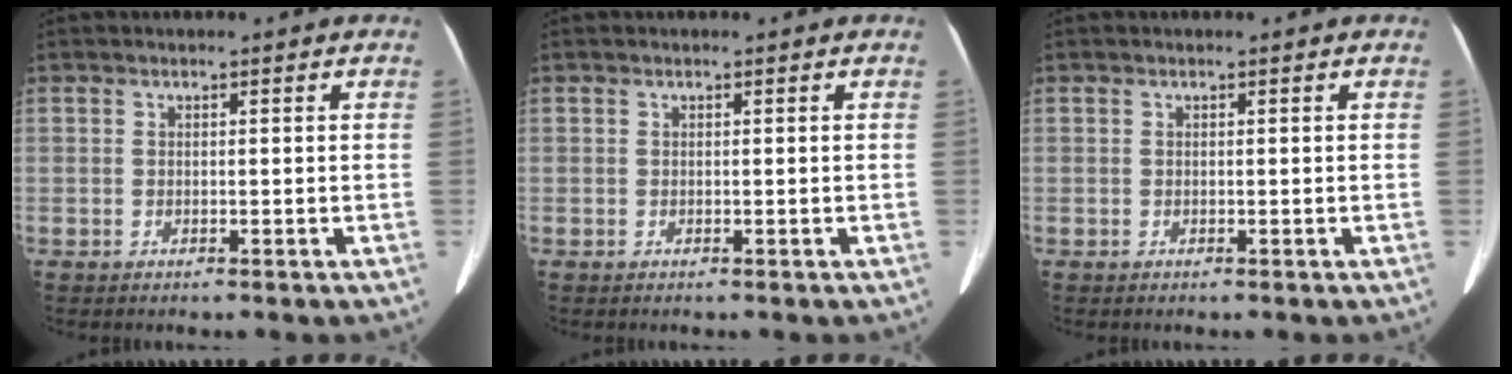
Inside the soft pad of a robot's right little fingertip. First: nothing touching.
{"total": 0.0}
{"total": 0.0}